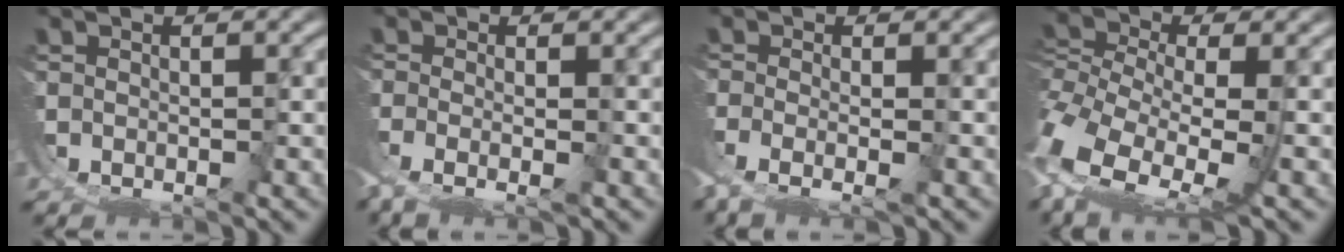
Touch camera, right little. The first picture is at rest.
{"total": 3.4, "force": [-1.3, 0.9, 3.0], "torque": [-0.064, -0.017, -0.008]}
{"total": 3.8, "force": [-1.2, 1.3, 3.4], "torque": [-0.074, -0.020, -0.005]}
{"total": 7.4, "force": [0.3, 4.5, 5.9], "torque": [-0.155, -0.040, 0.024]}